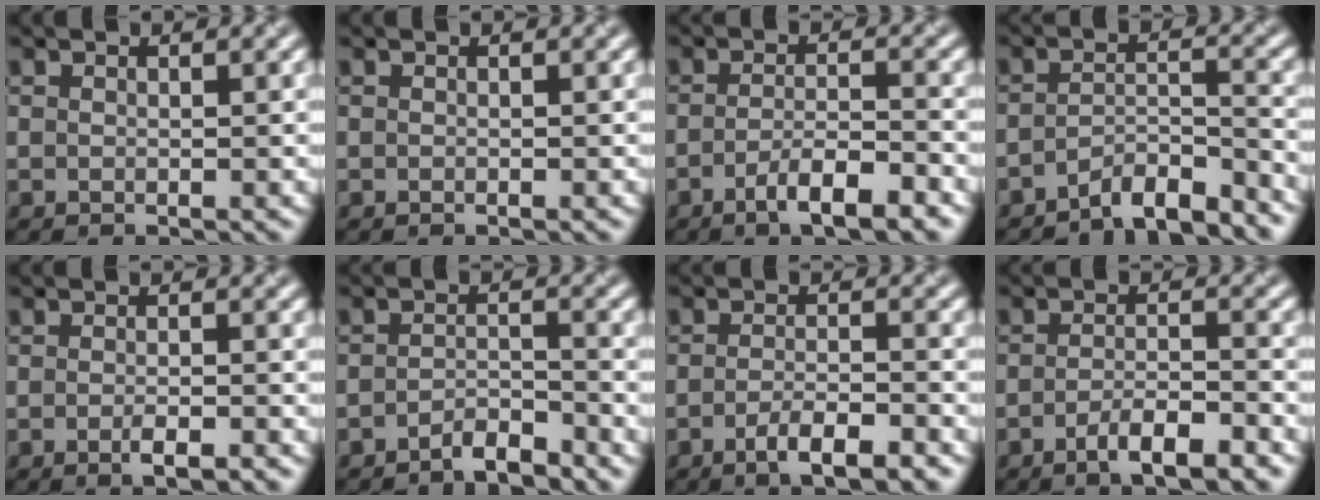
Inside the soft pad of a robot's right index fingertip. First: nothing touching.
{"total": 0.0}
{"total": 4.5, "force": [-2.7, 1.0, 3.4], "torque": [-0.058, 0.005, -0.045]}
{"total": 5.1, "force": [-4.5, 0.9, 2.1], "torque": [-0.030, 0.009, -0.077]}
{"total": 2.0, "force": [-1.1, 0.6, 1.6], "torque": [-0.019, 0.000, -0.017]}
{"total": 2.6, "force": [-2.4, 0.4, 1.0], "torque": [-0.019, 0.008, -0.046]}
{"total": 3.9, "force": [-2.5, 1.0, 2.9], "torque": [-0.048, 0.003, -0.042]}
{"total": 4.1, "force": [-2.7, 1.0, 3.0], "torque": [-0.049, 0.006, -0.045]}